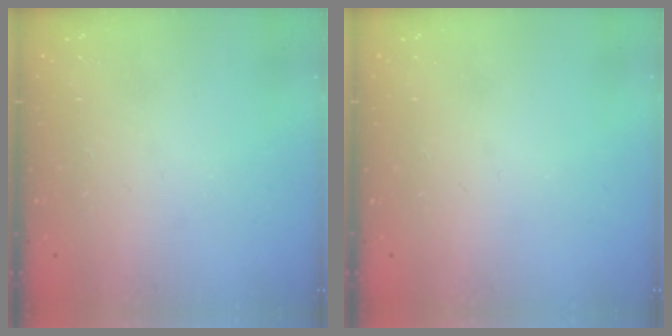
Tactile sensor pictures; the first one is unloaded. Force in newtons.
{"total": 0.0}